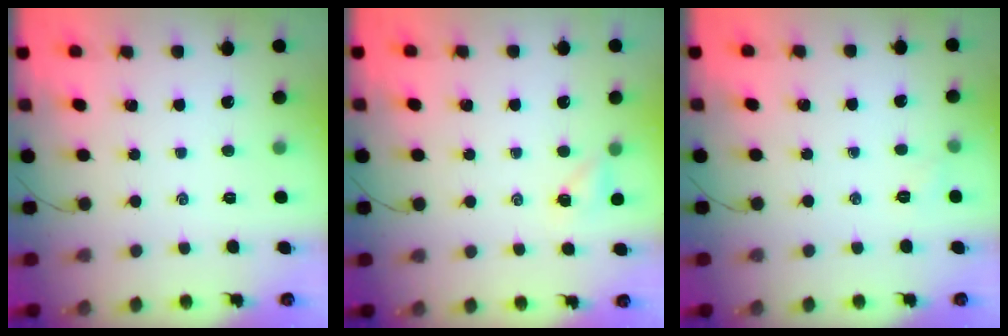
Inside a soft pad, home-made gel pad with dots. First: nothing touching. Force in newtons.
{"total": 4.2, "press": 4.1, "slide": 0.9}
{"total": 3.0, "press": 2.9, "slide": 0.8}